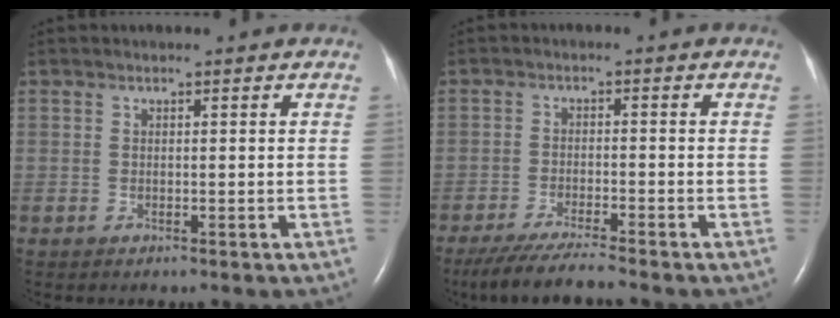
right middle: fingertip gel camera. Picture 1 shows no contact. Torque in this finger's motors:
{"motor_torque": [0.12, -0.13, 0.04, 0.03]}